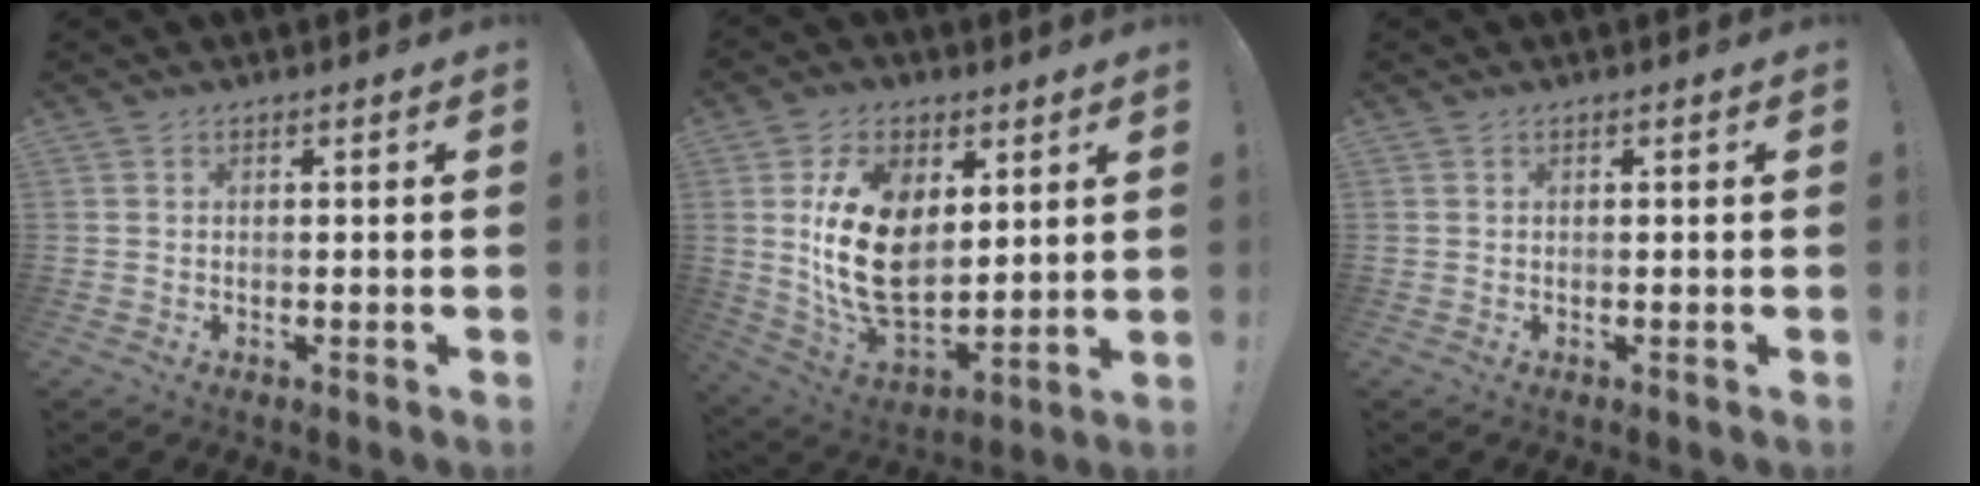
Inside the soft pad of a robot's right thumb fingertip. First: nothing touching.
{"total": 19.5, "force": [4.2, 13.5, 13.4], "torque": [-0.251, -0.031, 0.080]}
{"total": 0.0}